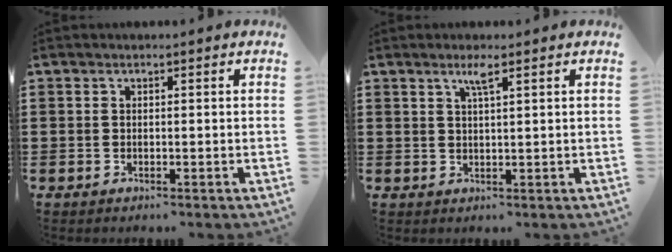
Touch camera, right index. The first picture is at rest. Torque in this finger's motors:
{"motor_torque": [0.02, -0.02, 0.01, 0.05]}